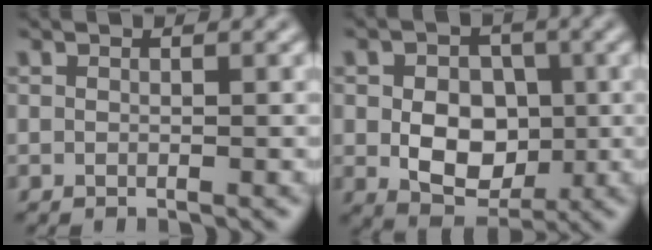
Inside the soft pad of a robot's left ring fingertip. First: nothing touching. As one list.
[{"total": 7.0, "force": [-0.4, 5.1, 4.8], "torque": [-0.078, -0.007, -0.010]}]